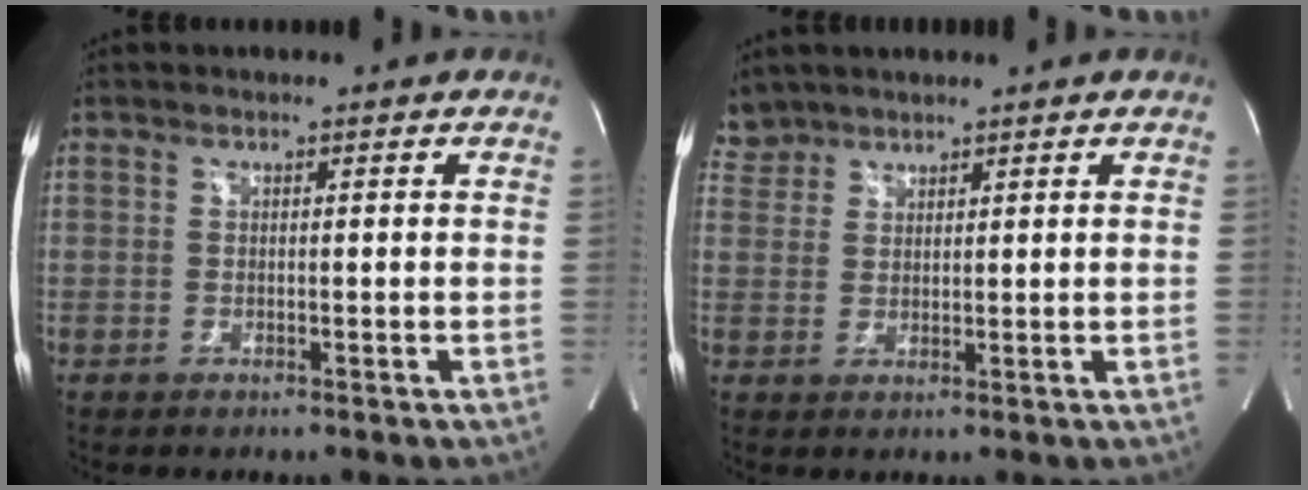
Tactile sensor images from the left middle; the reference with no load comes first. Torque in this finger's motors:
{"motor_torque": [-0.07, -0.16, -0.13, -0.04]}